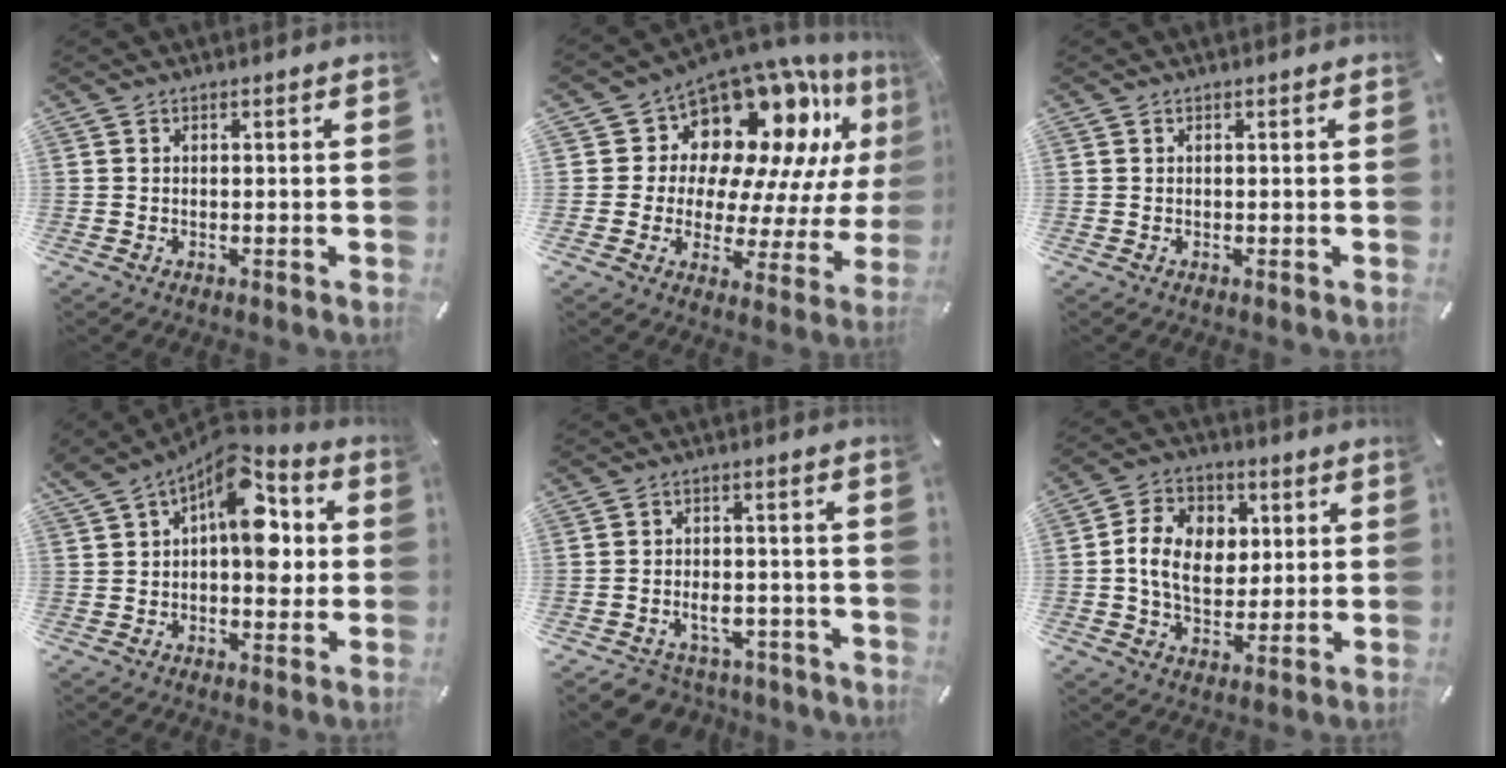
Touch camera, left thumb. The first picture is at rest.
{"total": 14.3, "force": [10.2, 8.4, 5.6], "torque": [-0.091, -0.115, 0.175]}
{"total": 0.0}
{"total": 14.3, "force": [4.2, 8.6, 10.6], "torque": [-0.145, -0.030, 0.072]}
{"total": 6.4, "force": [-3.3, 4.8, 2.8], "torque": [-0.043, 0.028, -0.054]}
{"total": 11.8, "force": [0.5, 9.2, 7.3], "torque": [-0.143, 0.016, 0.009]}